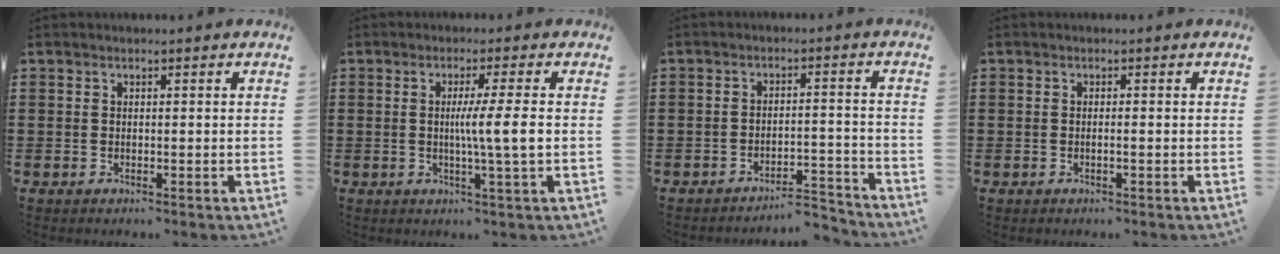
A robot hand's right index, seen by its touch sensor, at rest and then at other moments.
{"total": 5.9, "force": [0.0, -0.7, 5.9], "torque": [-0.106, -0.010, -0.005]}
{"total": 4.3, "force": [-4.2, 0.3, 1.2], "torque": [-0.025, -0.003, -0.085]}
{"total": 0.8, "force": [-0.4, -0.2, 0.7], "torque": [-0.013, -0.005, -0.006]}